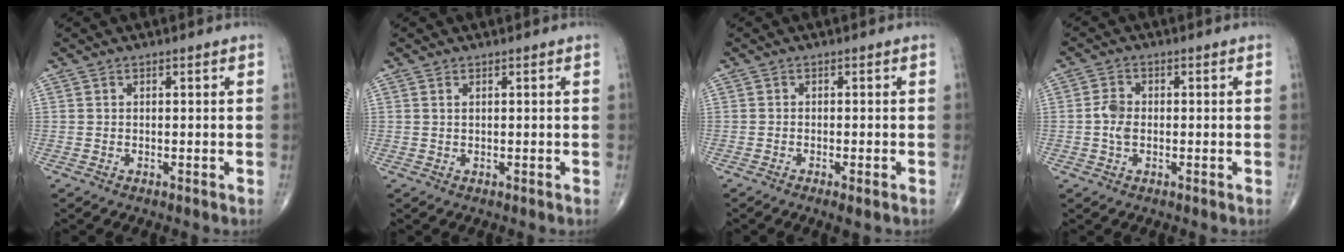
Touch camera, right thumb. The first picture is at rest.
{"total": 0.6, "force": [0.3, 0.2, 0.4], "torque": [-0.012, 0.003, 0.007]}
{"total": 2.3, "force": [-1.3, 0.3, 1.8], "torque": [-0.035, -0.004, -0.022]}
{"total": 3.4, "force": [-0.3, 2.3, 2.5], "torque": [-0.051, 0.006, -0.011]}